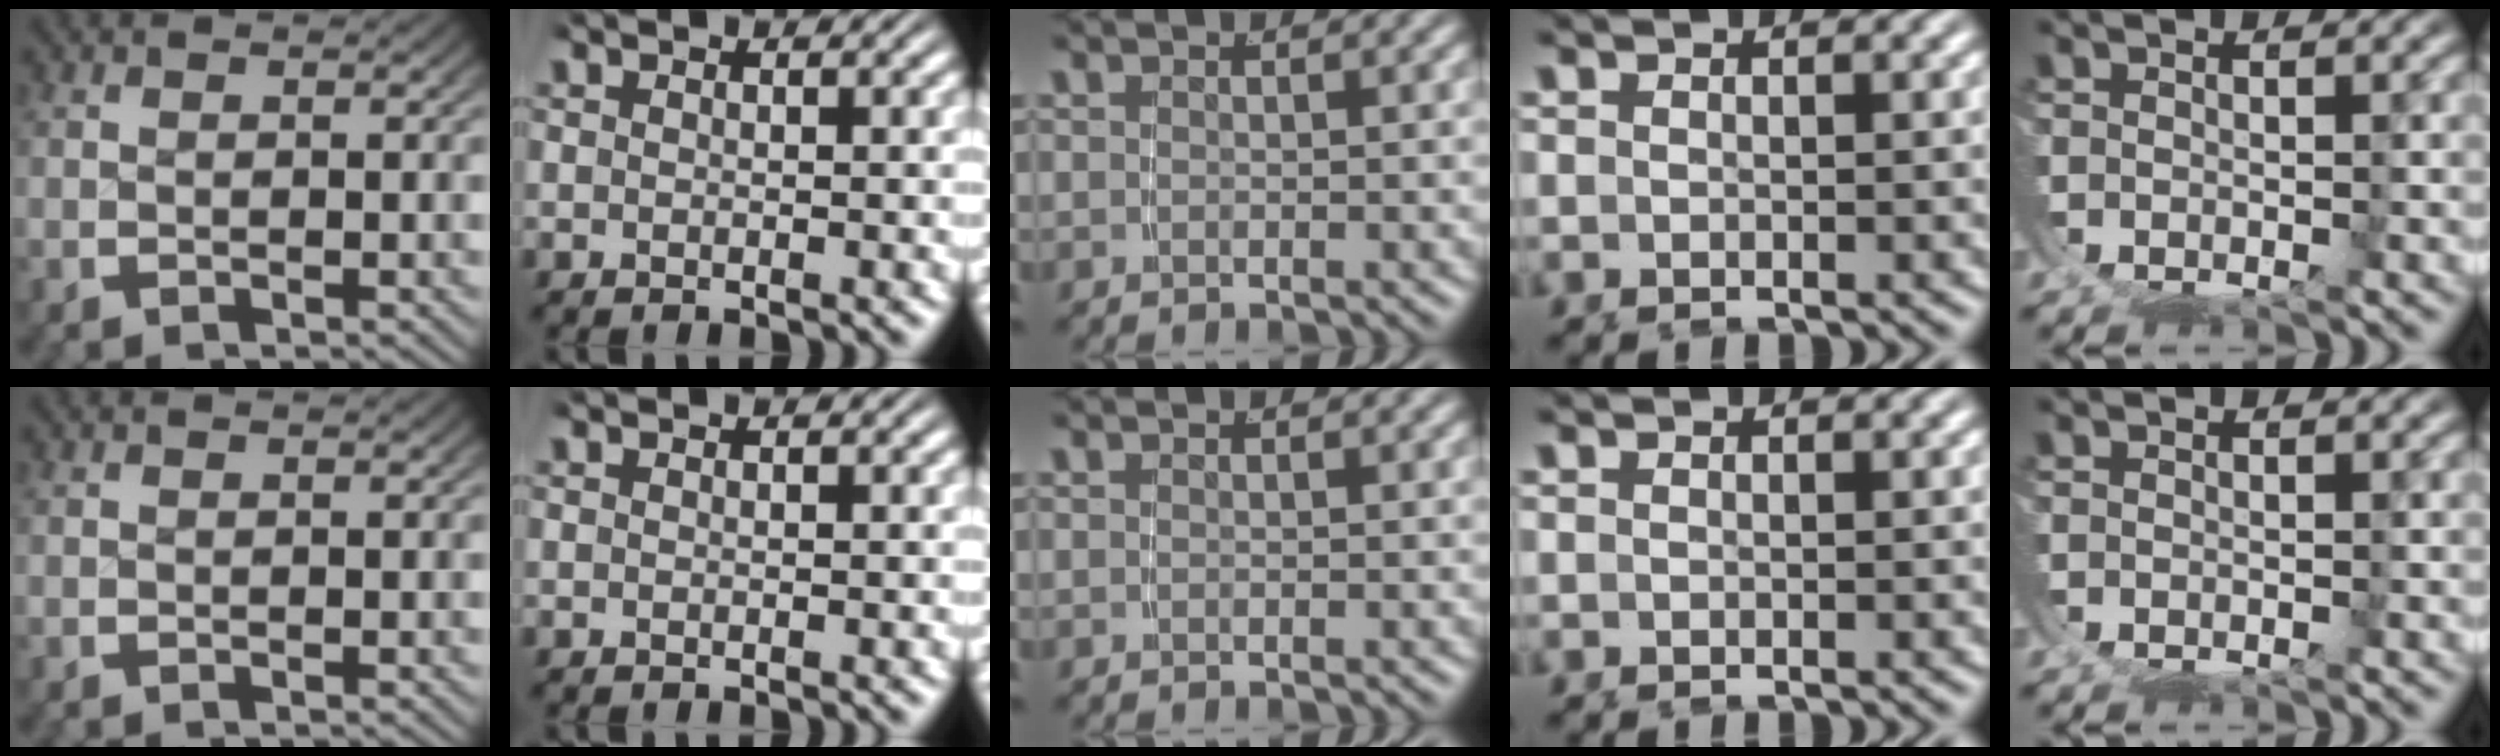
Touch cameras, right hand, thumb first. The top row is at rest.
{}